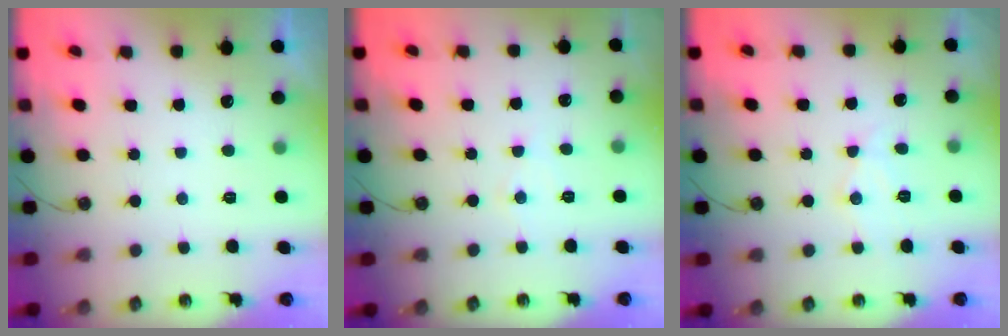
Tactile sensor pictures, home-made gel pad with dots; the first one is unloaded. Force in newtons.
{"total": 5.2, "press": 5.2, "slide": 0.5}
{"total": 8.3, "press": 8.3, "slide": 0.2}